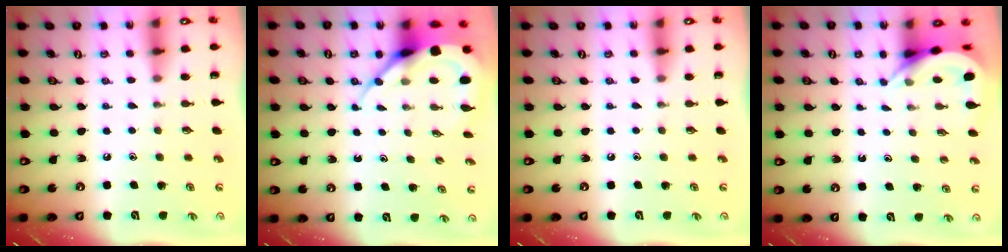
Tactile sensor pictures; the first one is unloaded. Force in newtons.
{"total": 8.6, "press": 8.5, "slide": 1.0}
{"total": 0.0}
{"total": 4.3, "press": 4.3, "slide": 0.3}